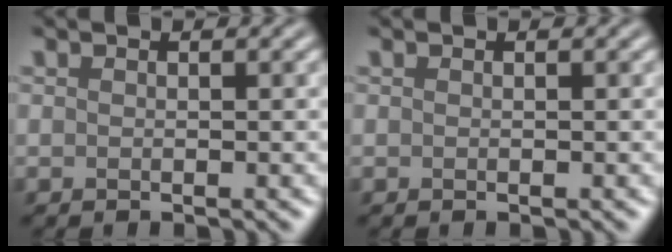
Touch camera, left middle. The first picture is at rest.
{"total": 0.0}